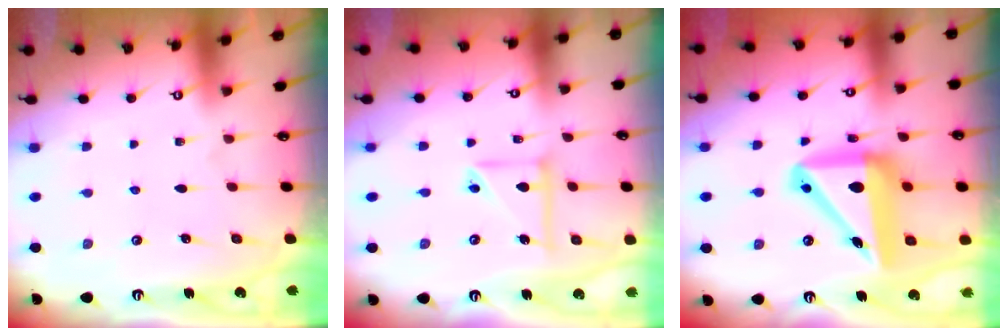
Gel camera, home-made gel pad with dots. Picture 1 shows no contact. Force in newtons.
{"total": 9.8, "press": 9.7, "slide": 1.3}
{"total": 16.4, "press": 16.0, "slide": 3.7}